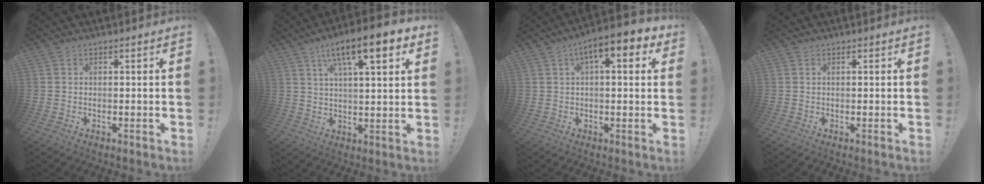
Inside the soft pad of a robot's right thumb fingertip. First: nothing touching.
{"total": 13.7, "force": [7.0, 3.3, 11.3], "torque": [-0.176, -0.029, 0.108]}
{"total": 8.9, "force": [3.6, 2.7, 7.7], "torque": [-0.107, -0.014, 0.057]}
{"total": 0.0}